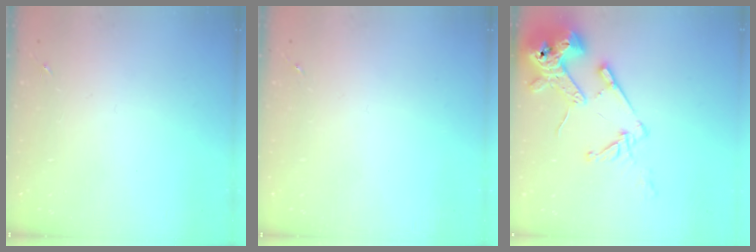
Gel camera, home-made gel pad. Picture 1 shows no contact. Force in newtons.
{"total": 0.0}
{"total": 17.2, "press": 17.1, "slide": 2.1}